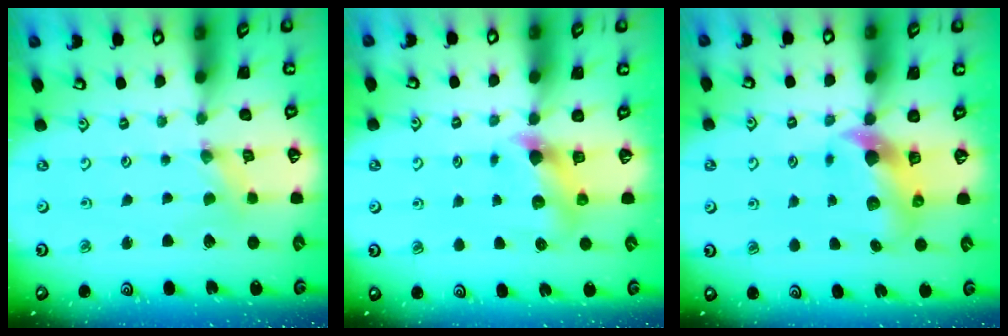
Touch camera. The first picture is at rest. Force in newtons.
{"total": 7.2, "press": 7.2, "slide": 0.6}
{"total": 7.6, "press": 7.5, "slide": 1.1}